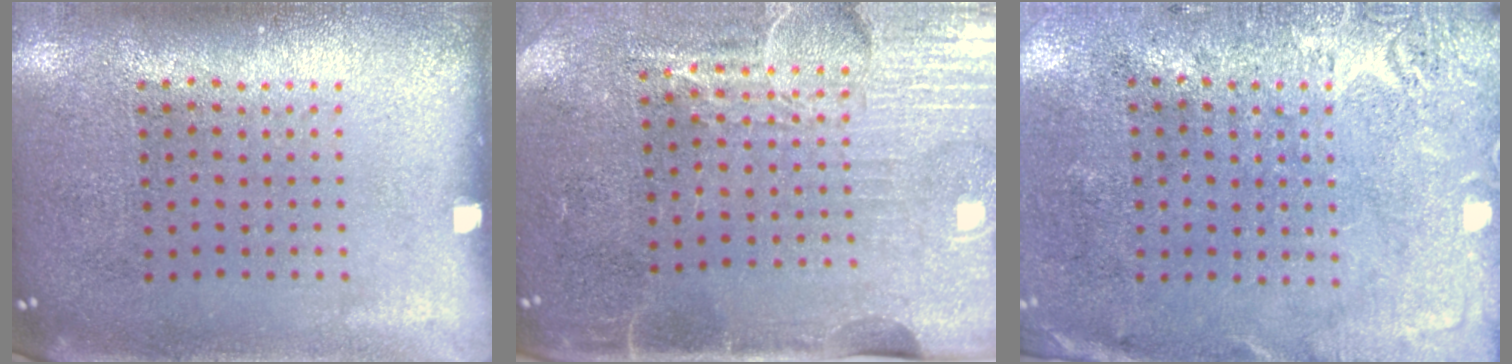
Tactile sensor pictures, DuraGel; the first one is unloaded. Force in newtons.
{"total": 4.4, "press": 3.8, "slide": 2.1}
{"total": 2.6, "press": 2.1, "slide": 1.6}